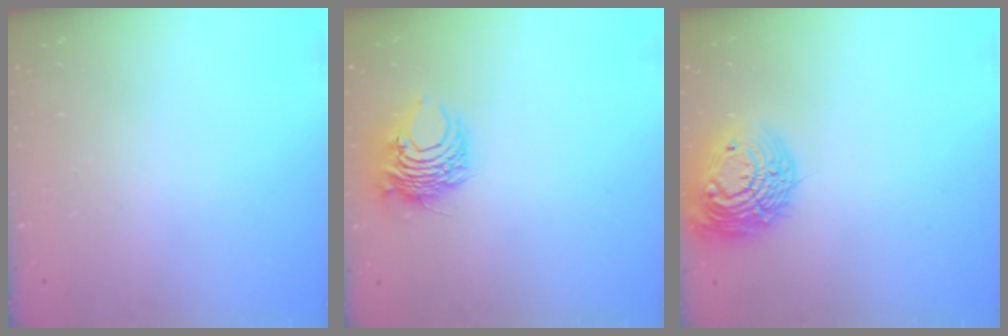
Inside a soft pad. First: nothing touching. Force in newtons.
{"total": 8.4, "press": 8.4, "slide": 0.7}
{"total": 16.1, "press": 16.1, "slide": 1.0}